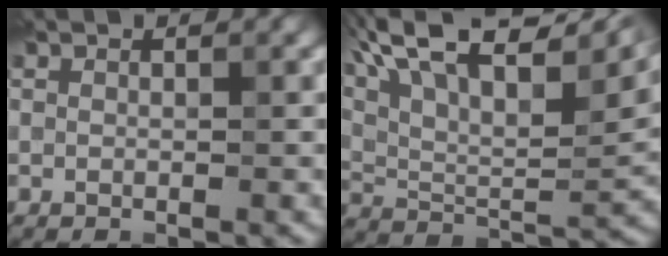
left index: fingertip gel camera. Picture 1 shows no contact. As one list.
[{"total": 16.4, "force": [9.6, 6.5, 11.6], "torque": [-0.214, 0.049, 0.154]}]